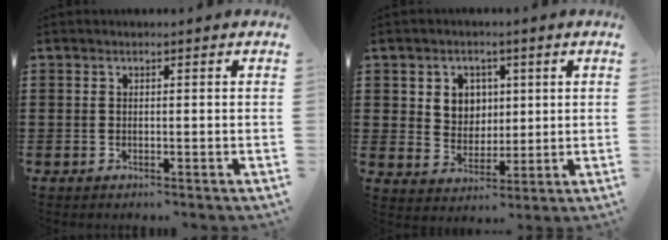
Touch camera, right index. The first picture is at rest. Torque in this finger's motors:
{"motor_torque": [0.20, -0.05, 0.17, 0.08]}